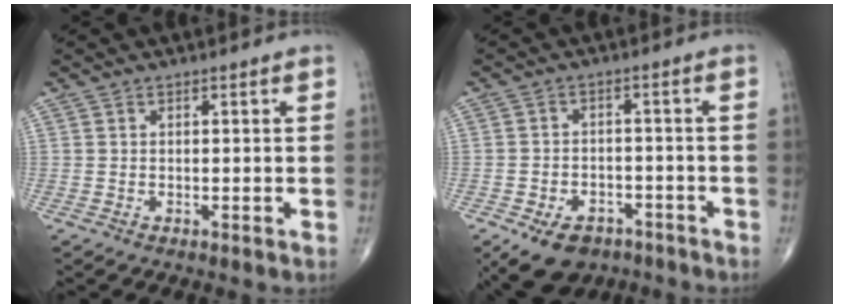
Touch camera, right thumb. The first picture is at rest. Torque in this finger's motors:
{"motor_torque": [-0.45, 0.12, 0.03, 0.27, -0.03]}